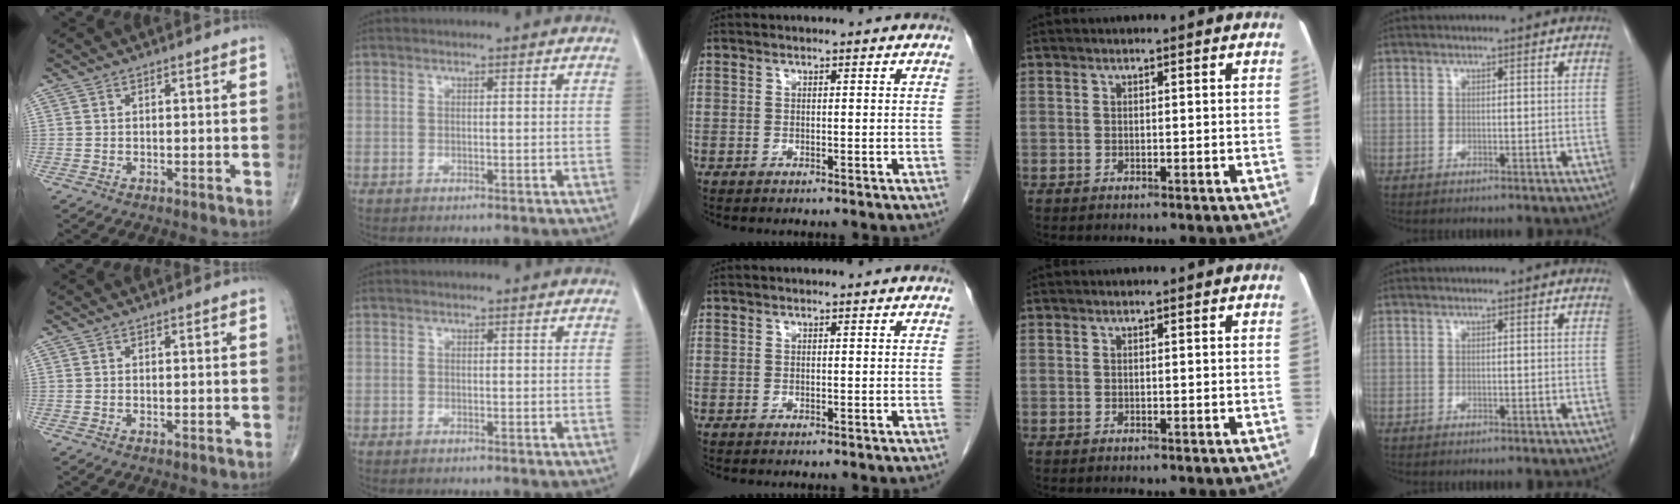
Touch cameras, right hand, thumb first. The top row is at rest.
{}